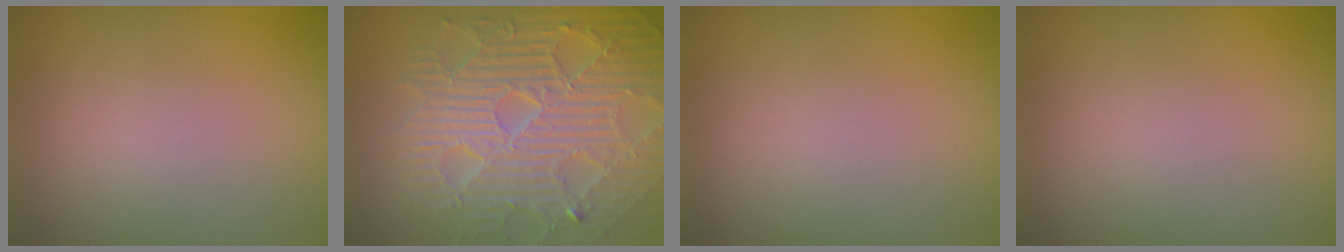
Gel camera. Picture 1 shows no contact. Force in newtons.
{"total": 10.5, "press": 6.8, "slide": 8.0}
{"total": 0.0}
{"total": 0.0}